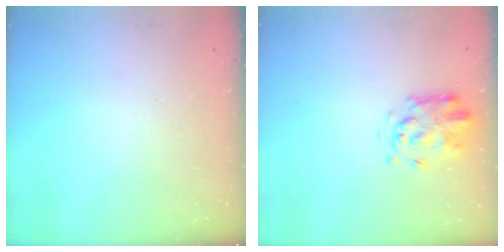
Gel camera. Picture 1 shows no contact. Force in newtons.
{"total": 3.5, "press": 3.4, "slide": 0.9}